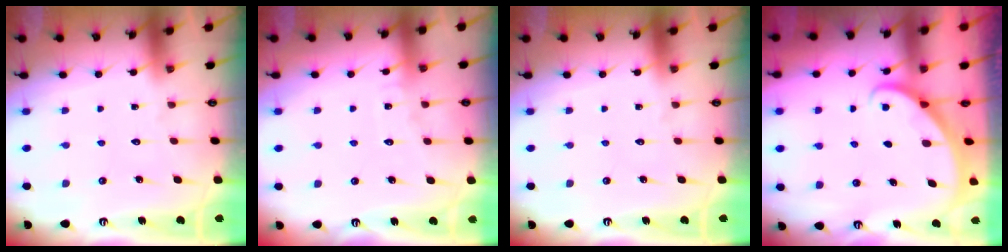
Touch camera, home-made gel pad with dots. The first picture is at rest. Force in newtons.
{"total": 4.6, "press": 4.6, "slide": 0.5}
{"total": 0.0}
{"total": 2.1, "press": 2.1, "slide": 0.1}